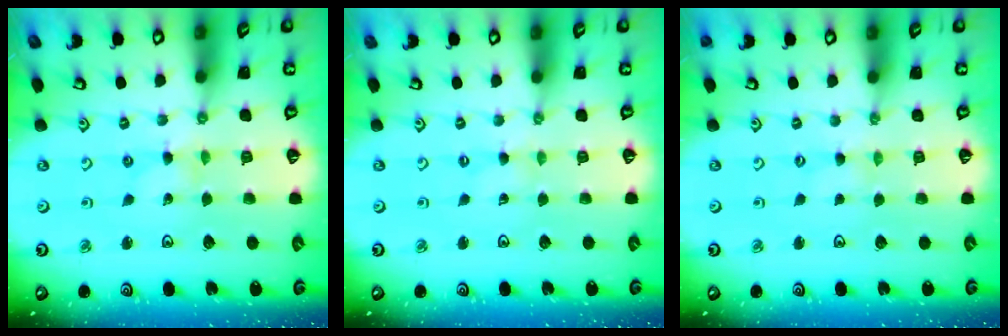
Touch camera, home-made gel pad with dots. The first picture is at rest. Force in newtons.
{"total": 0.0}
{"total": 0.7, "press": 0.7, "slide": 0.1}